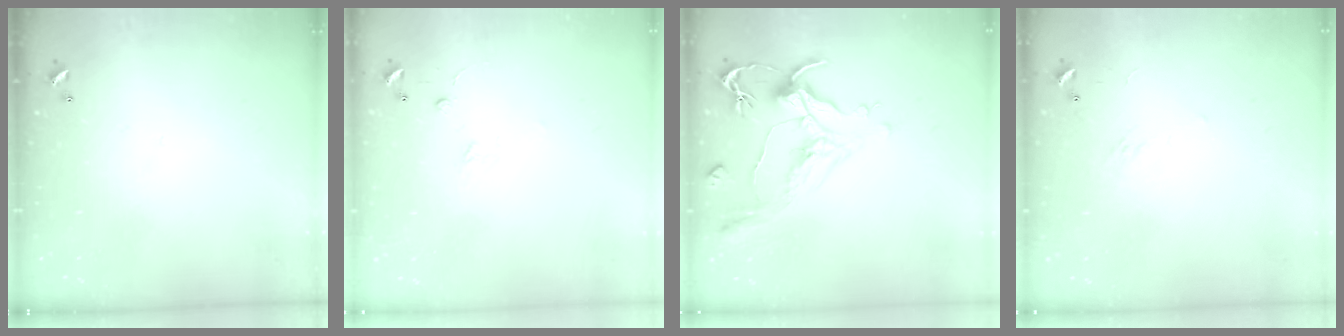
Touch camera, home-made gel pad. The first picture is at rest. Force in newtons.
{"total": 2.5, "press": 2.3, "slide": 1.0}
{"total": 1.1, "press": 0.0, "slide": 1.1}
{"total": 6.1, "press": 6.1, "slide": 0.9}